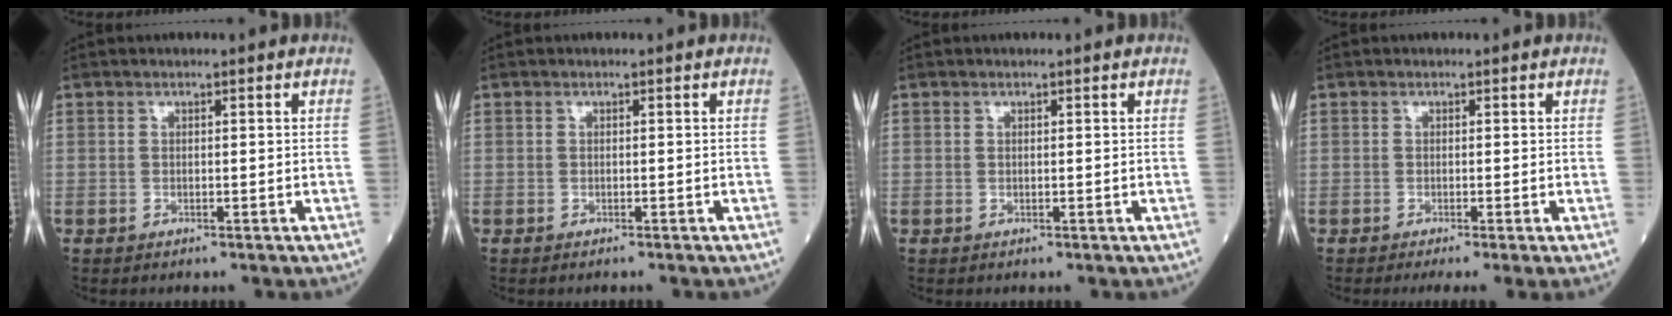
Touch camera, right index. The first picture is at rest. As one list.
[{"total": 0.5, "force": [-0.5, 0.0, 0.2], "torque": [-0.001, 0.001, -0.010]}, {"total": 0.0}, {"total": 1.7, "force": [-1.1, -0.1, 1.3], "torque": [-0.022, -0.005, -0.018]}]